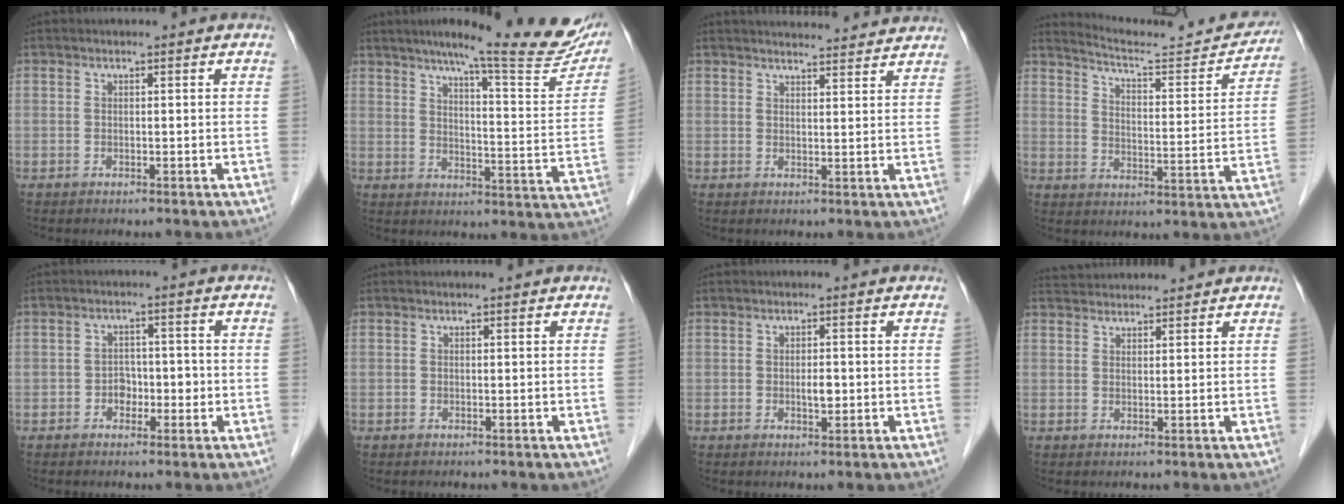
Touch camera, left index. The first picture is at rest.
{"total": 22.1, "force": [17.9, 2.0, 12.8], "torque": [-0.170, -0.028, 0.221]}
{"total": 12.3, "force": [11.9, 1.4, 3.0], "torque": [-0.030, 0.017, 0.137]}
{"total": 14.5, "force": [14.3, 0.1, 2.7], "torque": [-0.046, -0.040, 0.192]}
{"total": 3.0, "force": [-1.0, 2.2, 1.9], "torque": [-0.022, 0.011, -0.016]}
{"total": 0.0}
{"total": 1.7, "force": [-0.2, 0.7, 1.5], "torque": [-0.026, -0.001, -0.003]}
{"total": 5.2, "force": [5.1, 0.7, 0.8], "torque": [-0.016, 0.039, 0.083]}